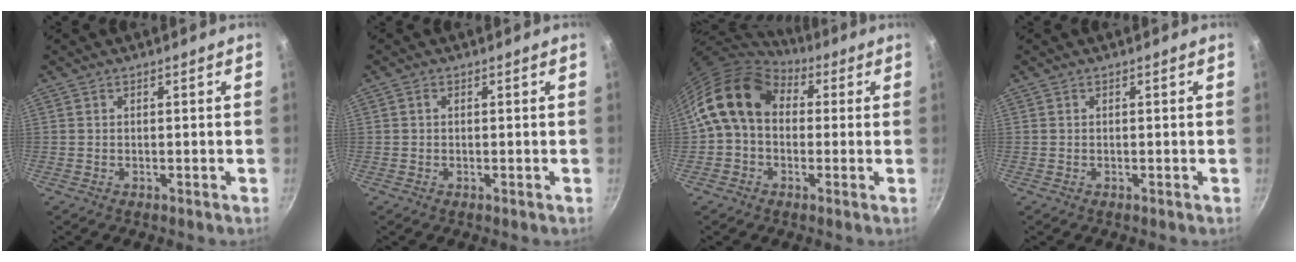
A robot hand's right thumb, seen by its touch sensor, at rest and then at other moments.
{"total": 0.7, "force": [0.1, 0.5, 0.4], "torque": [-0.006, 0.005, 0.000]}
{"total": 12.5, "force": [2.5, 9.4, 7.8], "torque": [-0.109, 0.021, 0.024]}
{"total": 0.0}